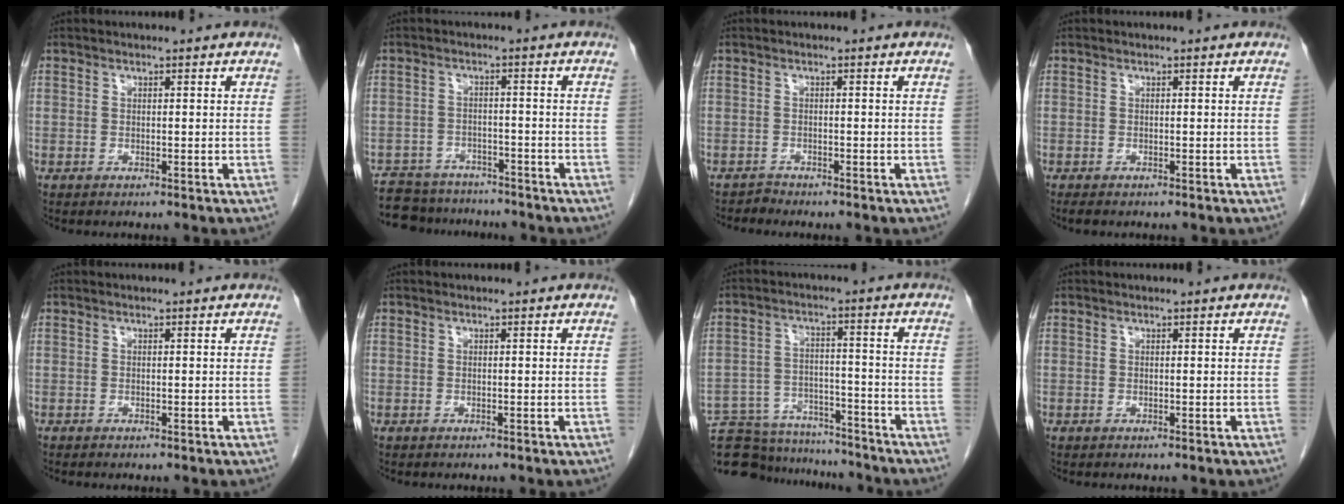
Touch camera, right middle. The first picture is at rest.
{"total": 9.6, "force": [-8.7, 3.9, 1.6], "torque": [-0.024, 0.008, -0.120]}
{"total": 0.9, "force": [-0.7, -0.1, -0.5], "torque": [0.010, -0.006, -0.012]}
{"total": 1.0, "force": [-0.8, 0.3, 0.5], "torque": [-0.011, -0.003, -0.011]}
{"total": 0.0}
{"total": 0.0}
{"total": 16.8, "force": [-15.8, 4.3, 3.8], "torque": [-0.081, 0.014, -0.230]}
{"total": 0.0}